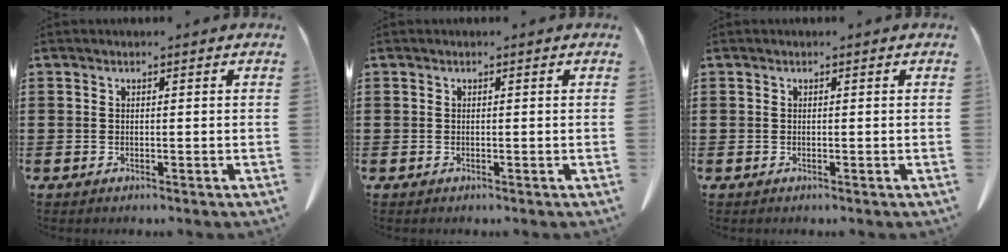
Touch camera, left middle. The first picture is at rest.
{"total": 0.0}
{"total": 0.0}